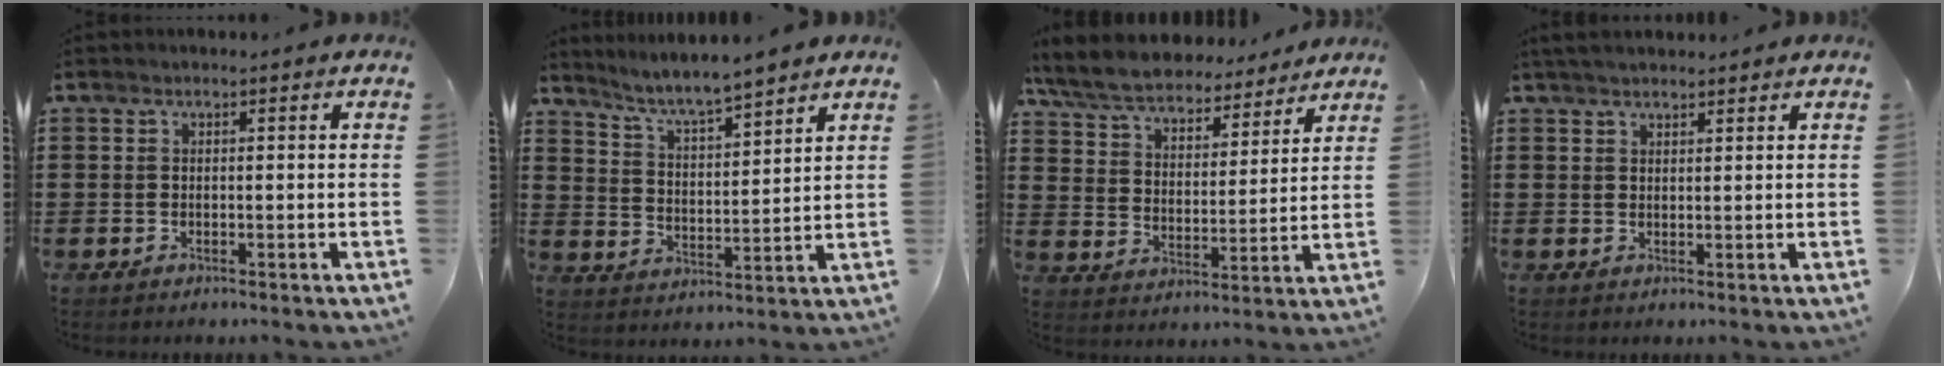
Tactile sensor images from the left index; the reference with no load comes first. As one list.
[{"total": 5.8, "force": [5.3, 0.0, 2.3], "torque": [-0.065, -0.029, 0.091]}, {"total": 7.6, "force": [7.1, 1.3, 2.3], "torque": [-0.076, -0.037, 0.125]}, {"total": 2.2, "force": [2.0, 0.5, 0.8], "torque": [-0.020, 0.005, 0.040]}]